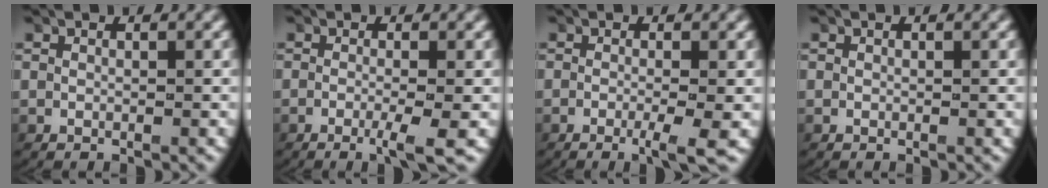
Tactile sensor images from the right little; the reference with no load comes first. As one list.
[{"total": 2.7, "force": [-1.4, 0.1, 2.4], "torque": [-0.036, -0.003, -0.028]}, {"total": 3.0, "force": [-1.4, 0.1, 2.6], "torque": [-0.033, -0.003, -0.029]}, {"total": 0.0}]